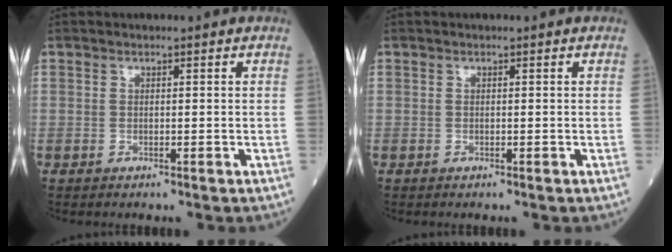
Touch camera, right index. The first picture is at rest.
{"total": 0.0}